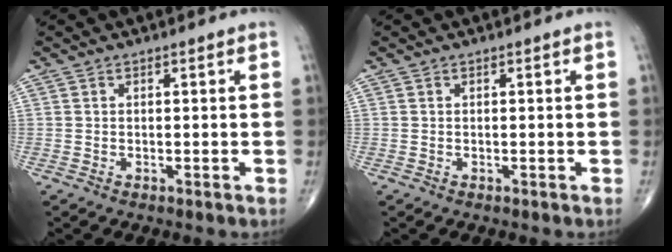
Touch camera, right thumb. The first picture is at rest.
{"total": 0.0}